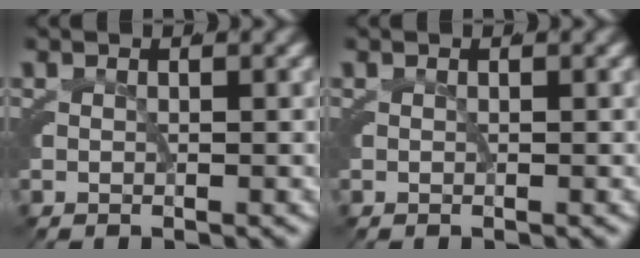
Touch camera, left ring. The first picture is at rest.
{"total": 0.0}